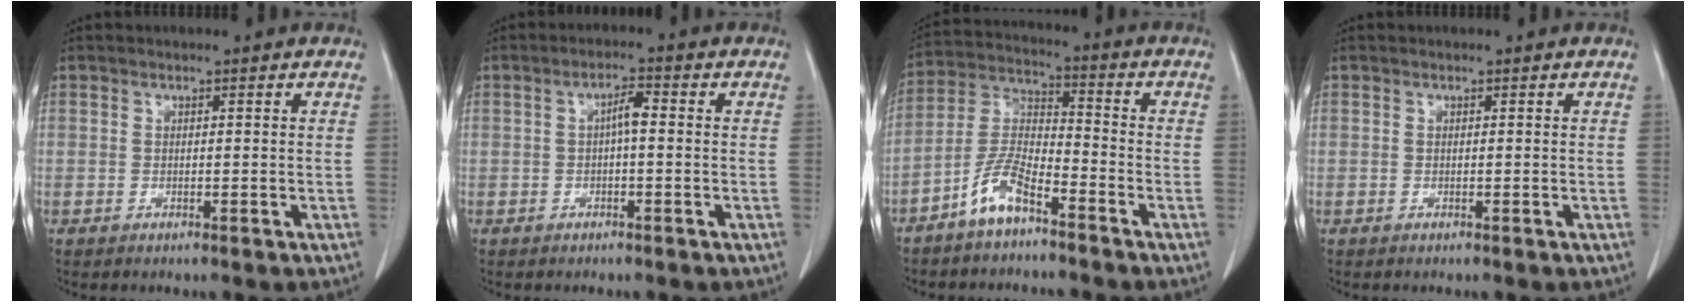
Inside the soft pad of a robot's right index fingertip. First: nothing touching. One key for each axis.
{"total": 2.7, "fx": 0.0, "fy": 0.6, "fz": 2.7, "tx": -0.045, "ty": 0.008, "tz": -0.001}
{"total": 7.7, "fx": -5.2, "fy": 2.2, "fz": 5.3, "tx": -0.122, "ty": 0.004, "tz": -0.109}
{"total": 0.0}